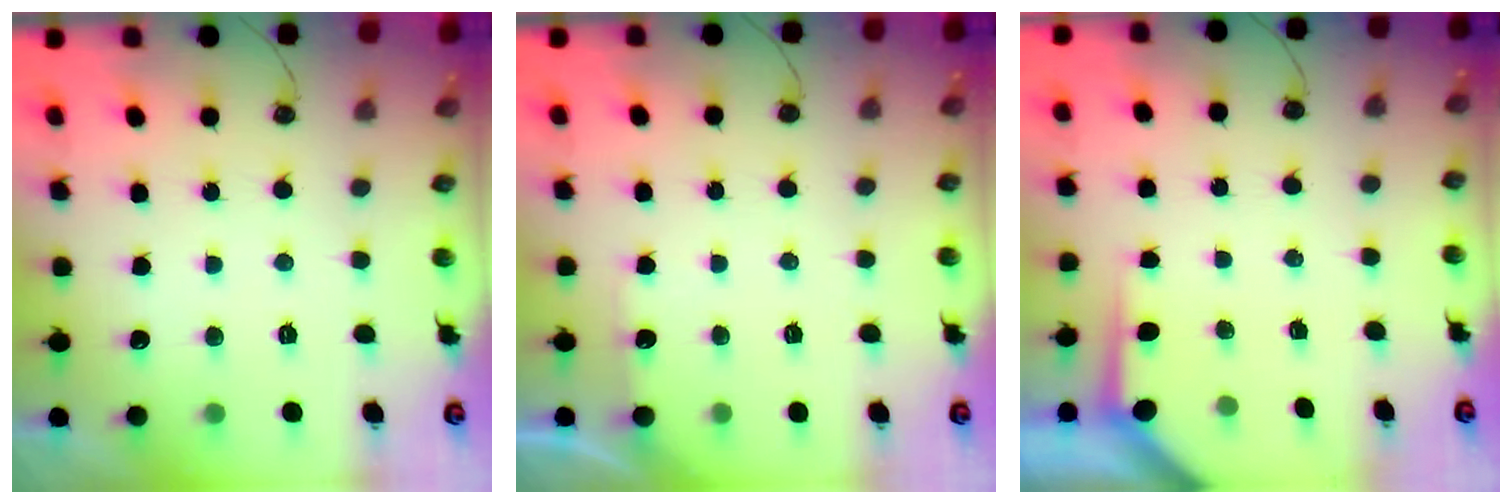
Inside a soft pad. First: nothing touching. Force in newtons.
{"total": 3.2, "press": 3.2, "slide": 0.5}
{"total": 3.4, "press": 3.3, "slide": 0.3}